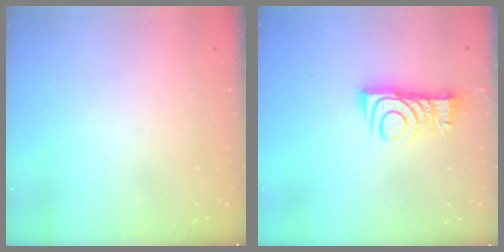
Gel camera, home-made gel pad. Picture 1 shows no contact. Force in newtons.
{"total": 9.6, "press": 9.6, "slide": 0.2}